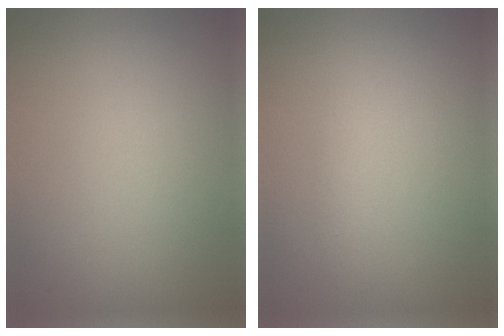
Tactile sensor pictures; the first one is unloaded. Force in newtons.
{"total": 1.1, "press": 1.1, "slide": 0.0}